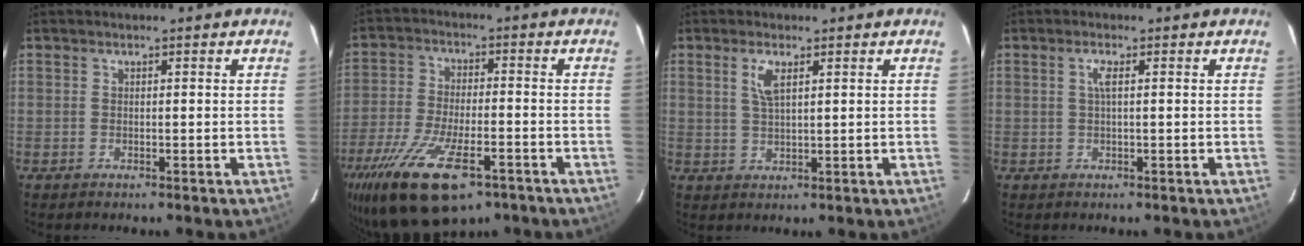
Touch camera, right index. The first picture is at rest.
{"total": 20.6, "force": [-12.4, 8.2, 14.2], "torque": [-0.298, -0.057, -0.207]}
{"total": 3.5, "force": [1.6, 1.1, 2.9], "torque": [-0.058, 0.000, 0.032]}
{"total": 1.6, "force": [0.3, 0.0, 1.6], "torque": [-0.032, 0.002, 0.004]}